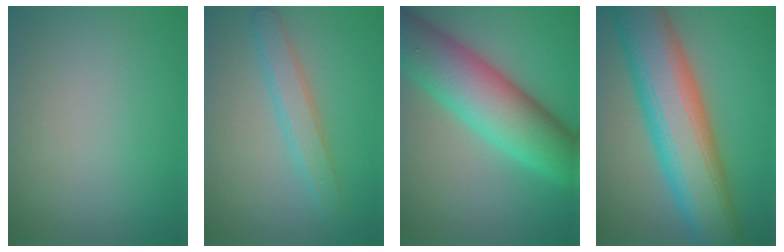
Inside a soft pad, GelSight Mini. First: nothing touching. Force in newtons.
{"total": 2.8, "press": 2.8, "slide": 0.2}
{"total": 10.6, "press": 10.6, "slide": 0.2}
{"total": 12.1, "press": 12.1, "slide": 0.5}